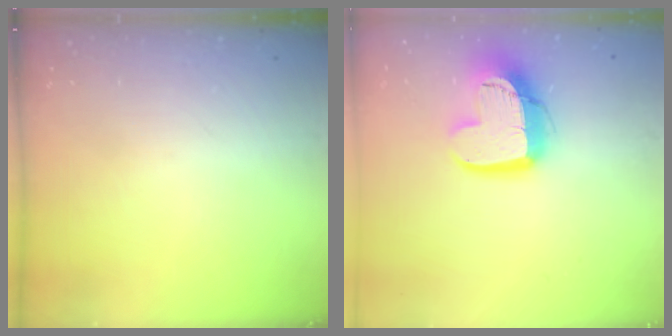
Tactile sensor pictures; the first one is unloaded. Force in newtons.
{"total": 15.3, "press": 15.2, "slide": 1.2}